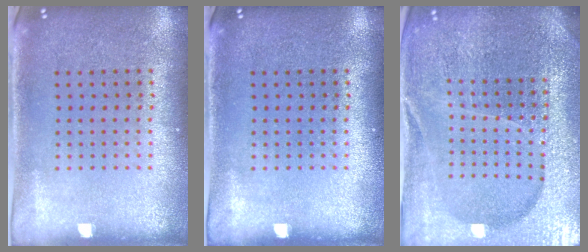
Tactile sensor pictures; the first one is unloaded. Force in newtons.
{"total": 0.0}
{"total": 5.5, "press": 5.0, "slide": 2.5}